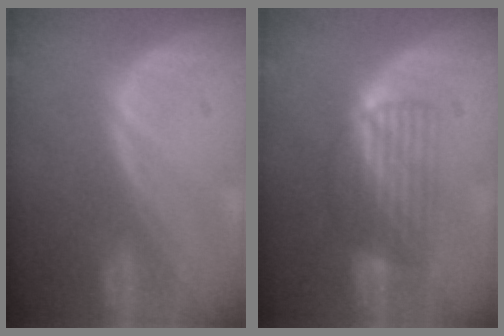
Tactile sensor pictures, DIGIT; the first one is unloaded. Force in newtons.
{"total": 6.9, "press": 6.1, "slide": 3.2}